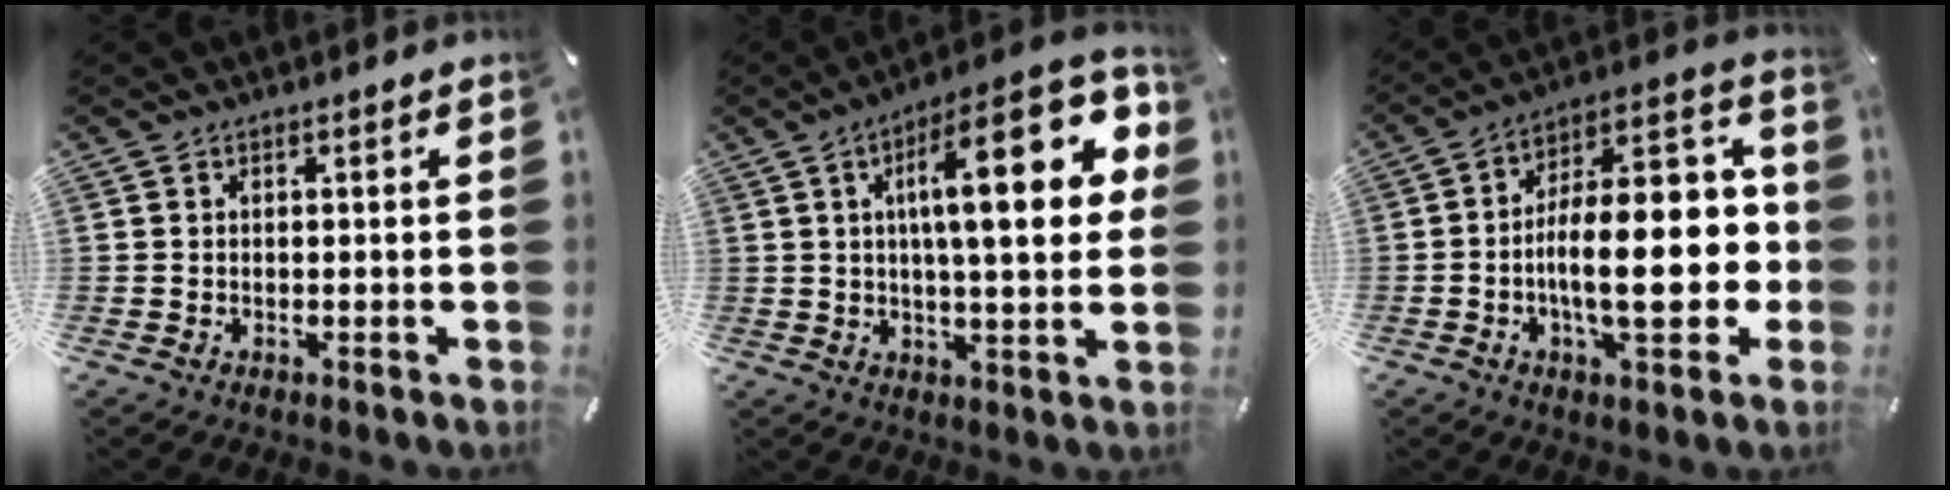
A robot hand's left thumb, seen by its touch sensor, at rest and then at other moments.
{"total": 22.4, "force": [6.1, 7.0, 20.4], "torque": [-0.307, -0.017, 0.083]}
{"total": 20.4, "force": [-3.9, 9.2, 17.8], "torque": [-0.277, 0.000, -0.058]}